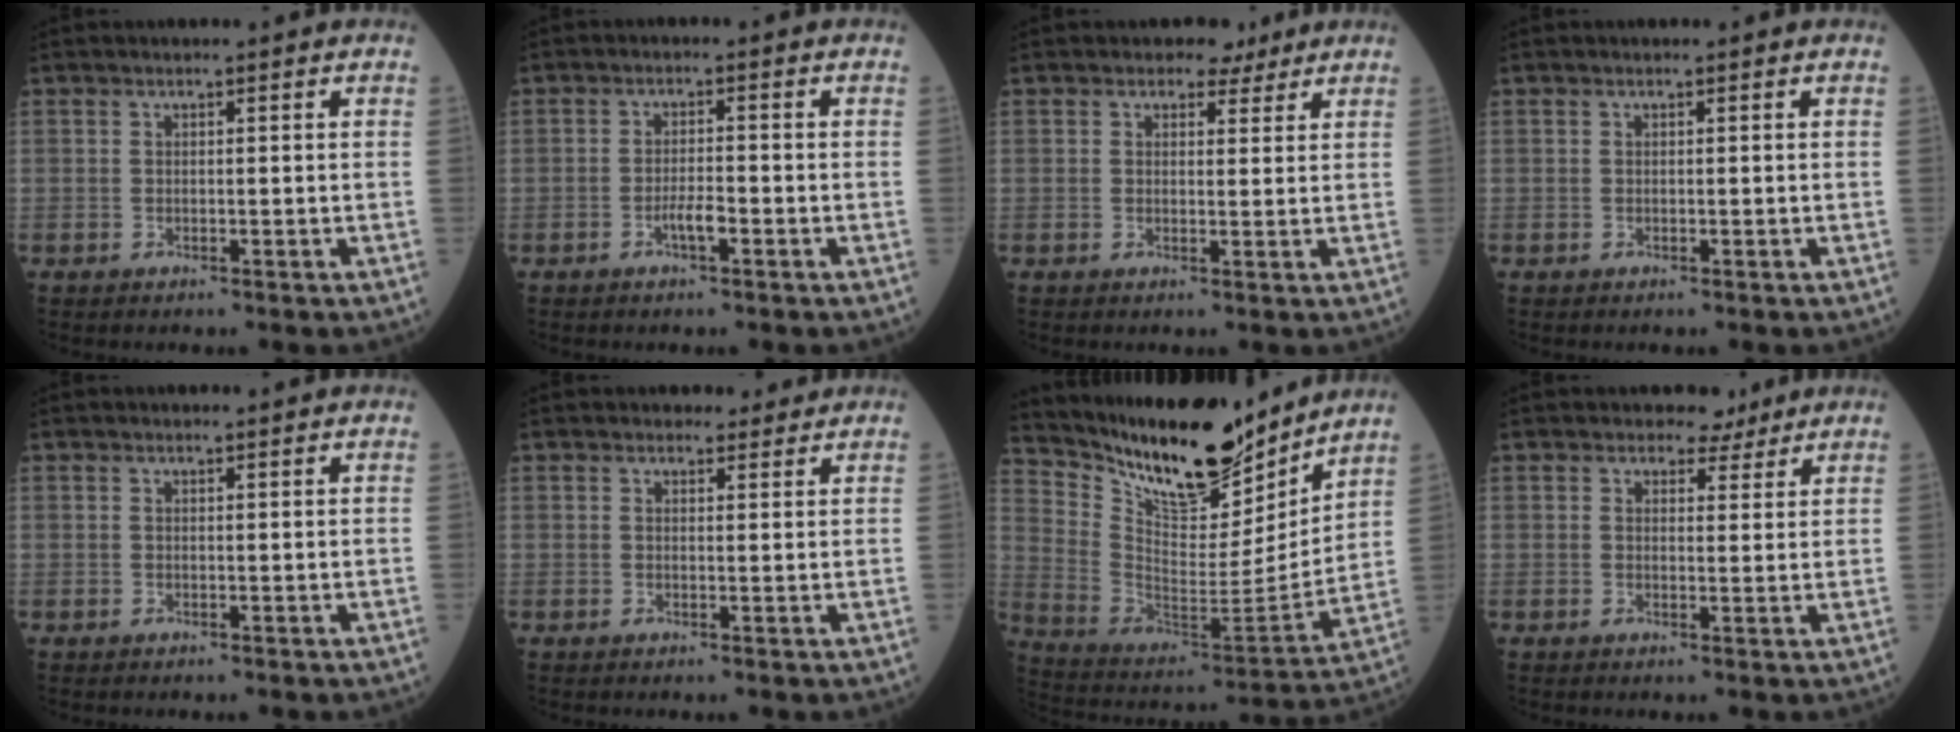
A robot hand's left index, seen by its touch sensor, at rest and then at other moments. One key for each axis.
{"total": 2.5, "fx": -1.3, "fy": 0.4, "fz": 2.1, "tx": -0.038, "ty": 0.001, "tz": -0.025}
{"total": 2.9, "fx": 2.3, "fy": 1.7, "fz": 0.6, "tx": -0.004, "ty": 0.005, "tz": 0.030}
{"total": 0.0}
{"total": 0.0}
{"total": 2.2, "fx": 2.0, "fy": 1.0, "fz": 0.2, "tx": 0.000, "ty": 0.001, "tz": 0.026}
{"total": 19.1, "fx": 16.5, "fy": 4.8, "fz": 8.5, "tx": -0.157, "ty": -0.029, "tz": 0.281}
{"total": 3.1, "fx": 2.7, "fy": 1.6, "fz": 0.4, "tx": -0.003, "ty": 0.001, "tz": 0.034}